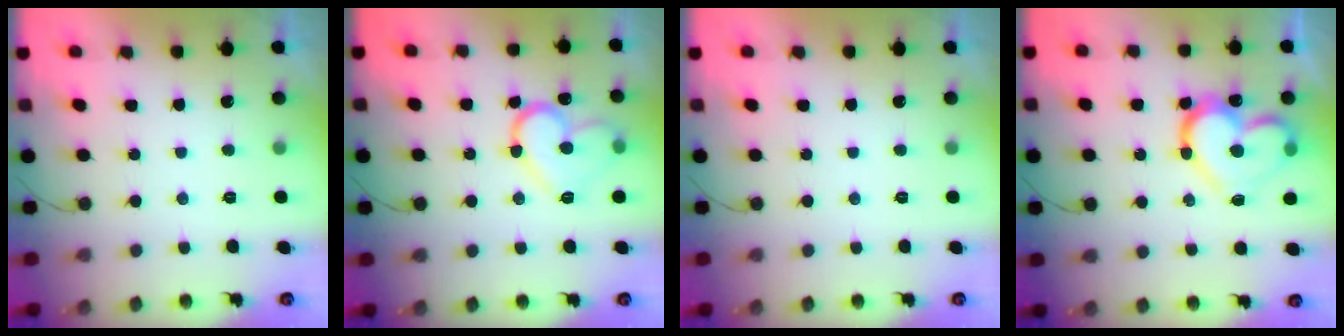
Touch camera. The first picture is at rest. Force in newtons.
{"total": 14.1, "press": 14.1, "slide": 1.1}
{"total": 0.0}
{"total": 16.9, "press": 16.8, "slide": 1.3}